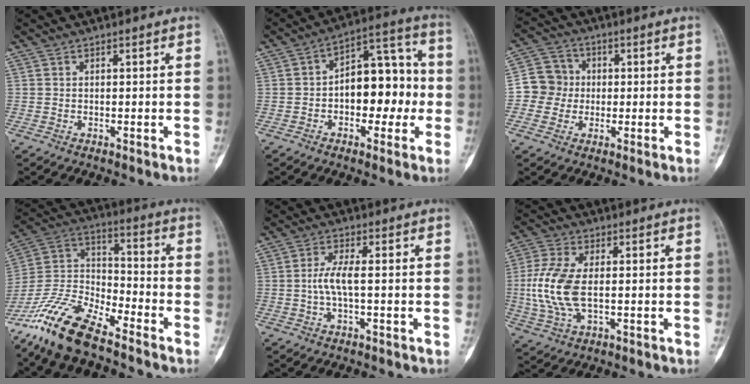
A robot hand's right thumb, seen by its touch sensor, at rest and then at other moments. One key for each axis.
{"total": 14.0, "fx": -1.4, "fy": 8.4, "fz": 11.1, "tx": -0.118, "ty": 0.049, "tz": -0.025}
{"total": 7.3, "fx": -0.4, "fy": 7.1, "fz": 1.7, "tx": 0.004, "ty": 0.017, "tz": -0.018}
{"total": 15.9, "fx": -12.3, "fy": 4.6, "fz": 9.0, "tx": -0.176, "ty": 0.061, "tz": -0.242}
{"total": 6.6, "fx": -0.1, "fy": 1.4, "fz": 6.4, "tx": -0.150, "ty": 0.012, "tz": -0.006}
{"total": 11.1, "fx": -0.2, "fy": 5.7, "fz": 9.5, "tx": -0.220, "ty": 0.002, "tz": -0.005}